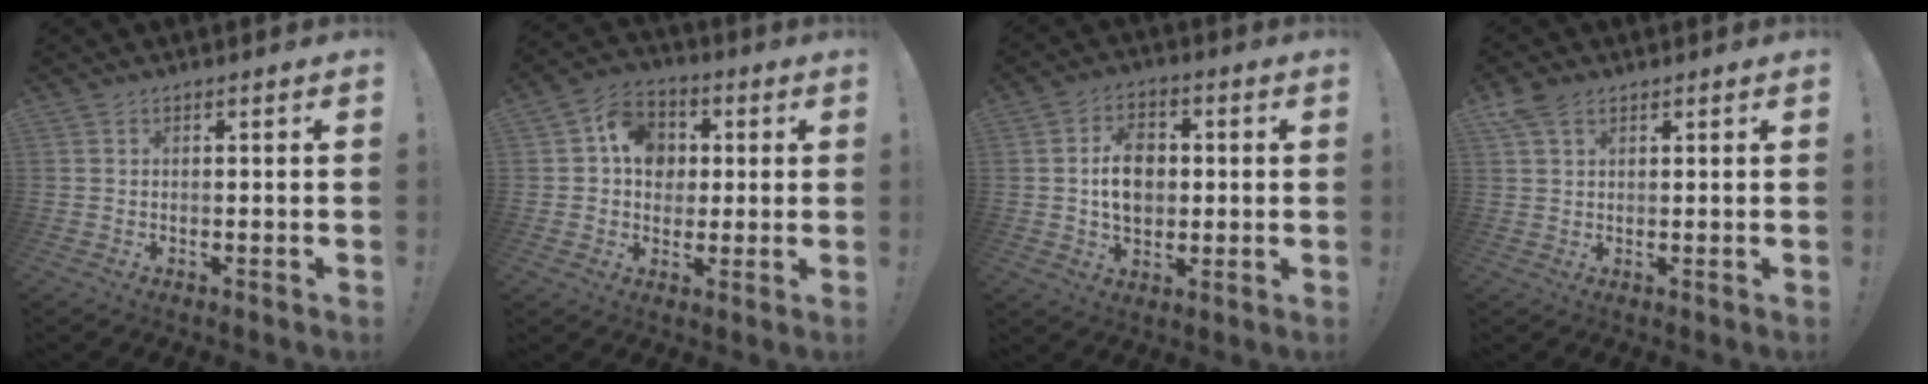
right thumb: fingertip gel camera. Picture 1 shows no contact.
{"total": 12.1, "force": [2.5, 10.2, 5.9], "torque": [-0.085, 0.006, 0.054]}
{"total": 10.6, "force": [0.8, 8.1, 6.8], "torque": [-0.098, 0.008, 0.014]}
{"total": 4.8, "force": [2.7, 2.9, 2.8], "torque": [-0.053, -0.003, 0.054]}